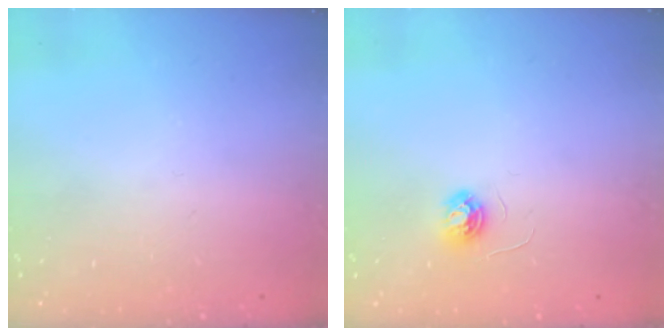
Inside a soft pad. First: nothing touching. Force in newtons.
{"total": 4.0, "press": 4.0, "slide": 0.3}